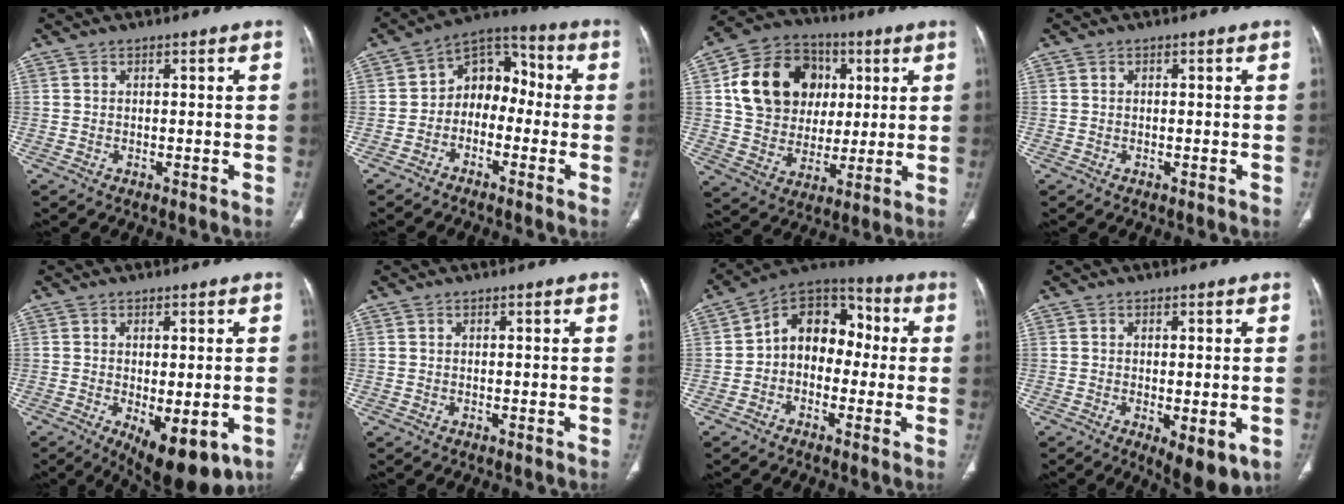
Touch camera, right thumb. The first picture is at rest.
{"total": 9.7, "force": [-1.7, 7.3, 6.1], "torque": [-0.056, 0.047, -0.048]}
{"total": 18.2, "force": [4.4, 14.9, 9.5], "torque": [-0.142, 0.009, 0.079]}
{"total": 0.0}
{"total": 11.8, "force": [-4.5, 5.0, 9.7], "torque": [-0.126, -0.012, -0.052]}
{"total": 0.0}
{"total": 12.3, "force": [-0.3, 9.1, 8.3], "torque": [-0.085, 0.046, -0.024]}
{"total": 7.5, "force": [-2.4, 2.9, 6.5], "torque": [-0.088, -0.014, -0.027]}